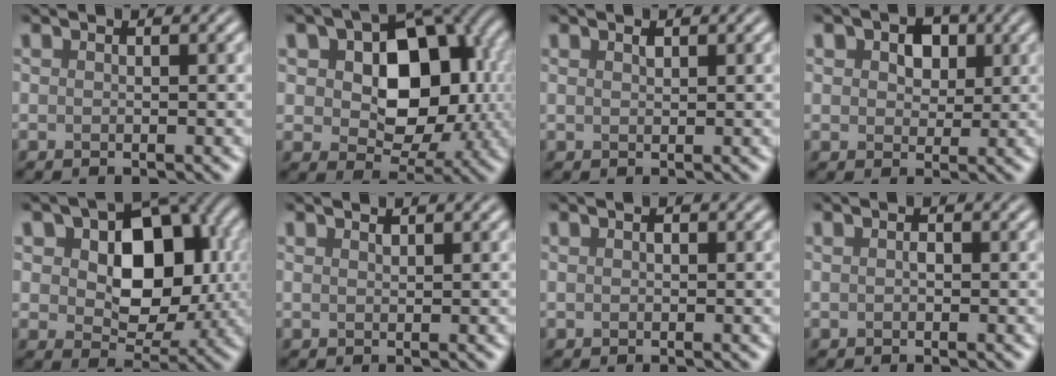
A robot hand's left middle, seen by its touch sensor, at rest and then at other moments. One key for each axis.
{"total": 10.2, "fx": 2.0, "fy": 6.7, "fz": 7.4, "tx": -0.123, "ty": 0.009, "tz": 0.053}
{"total": 0.5, "fx": 0.3, "fy": -0.3, "fz": -0.3, "tx": -0.009, "ty": 0.007, "tz": 0.018}
{"total": 2.5, "fx": 1.6, "fy": 1.8, "fz": 0.8, "tx": -0.030, "ty": 0.022, "tz": 0.027}
{"total": 9.3, "fx": 2.0, "fy": 6.1, "fz": 6.6, "tx": -0.120, "ty": 0.008, "tz": 0.055}
{"total": 0.6, "fx": 0.5, "fy": -0.2, "fz": -0.2, "tx": -0.006, "ty": 0.007, "tz": 0.017}
{"total": 0.7, "fx": 0.0, "fy": -0.5, "fz": -0.5, "tx": -0.007, "ty": 0.004, "tz": 0.013}
{"total": 1.0, "fx": -0.2, "fy": -0.7, "fz": -0.7, "tx": -0.011, "ty": 0.006, "tz": 0.016}